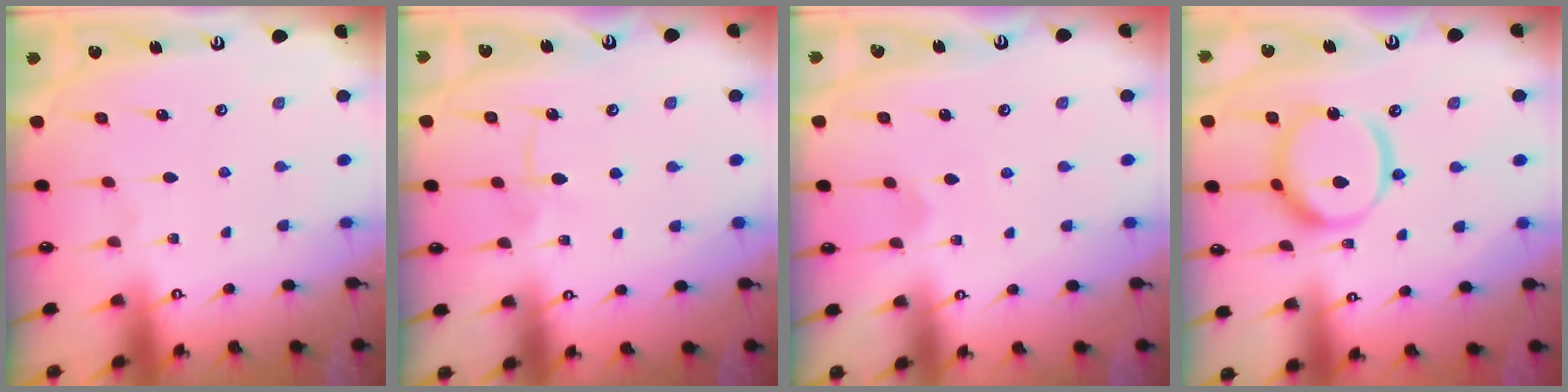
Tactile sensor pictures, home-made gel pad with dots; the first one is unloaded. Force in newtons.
{"total": 6.2, "press": 6.2, "slide": 0.8}
{"total": 2.1, "press": 2.1, "slide": 0.2}
{"total": 13.6, "press": 13.6, "slide": 1.4}